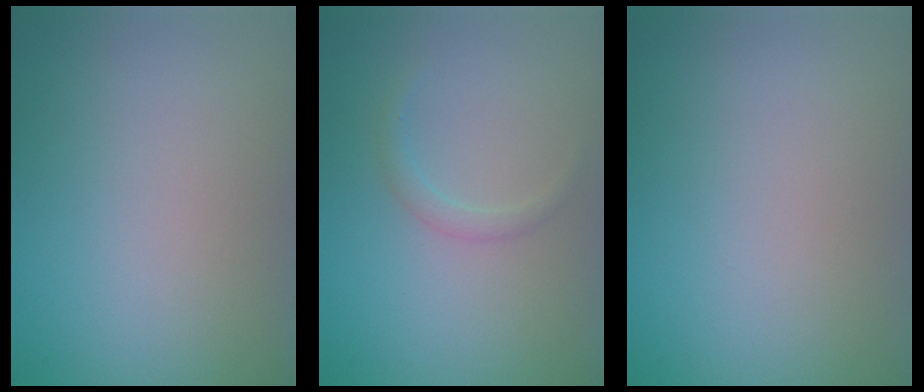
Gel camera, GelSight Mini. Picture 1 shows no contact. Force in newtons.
{"total": 1.1, "press": 1.1, "slide": 0.1}
{"total": 0.0}